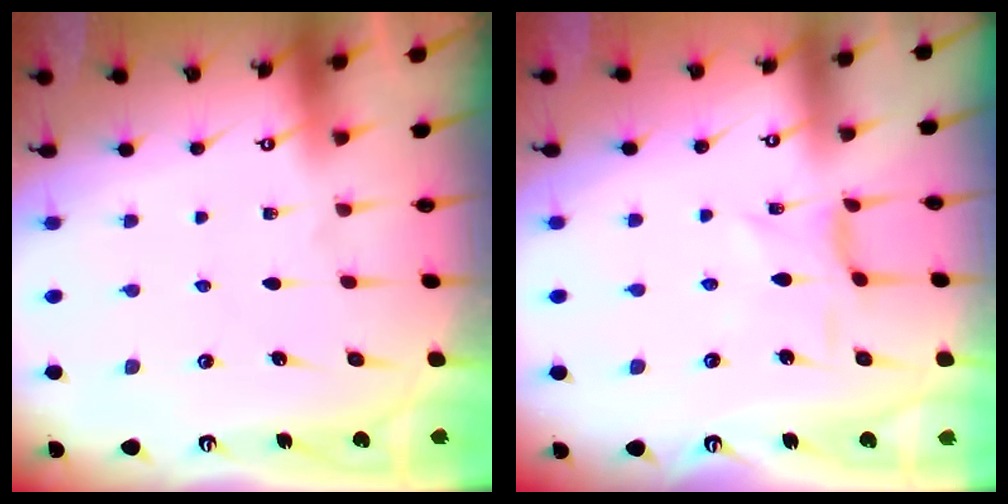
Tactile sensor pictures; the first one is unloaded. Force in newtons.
{"total": 1.2, "press": 1.2, "slide": 0.2}